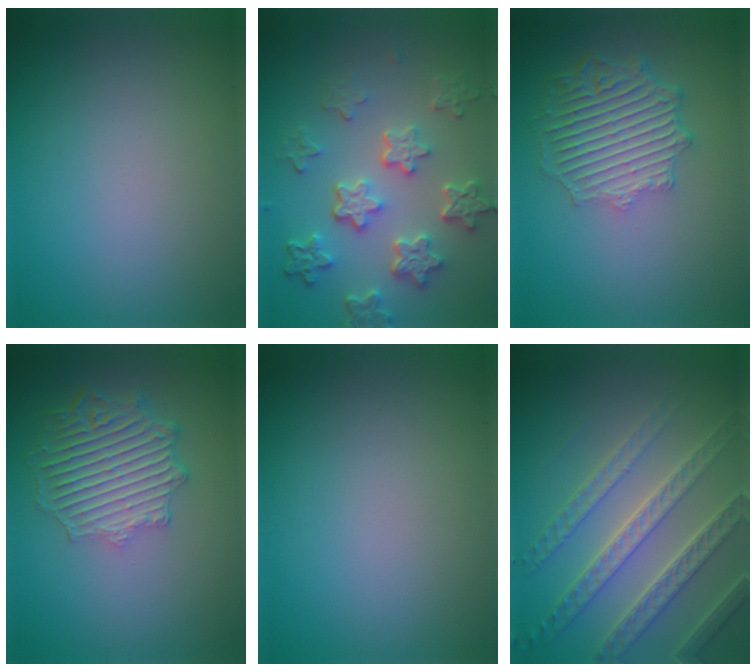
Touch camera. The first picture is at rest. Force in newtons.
{"total": 5.8, "press": 4.4, "slide": 3.8}
{"total": 6.0, "press": 4.6, "slide": 3.9}
{"total": 6.0, "press": 4.6, "slide": 3.9}
{"total": 0.0}
{"total": 6.1, "press": 5.0, "slide": 3.5}